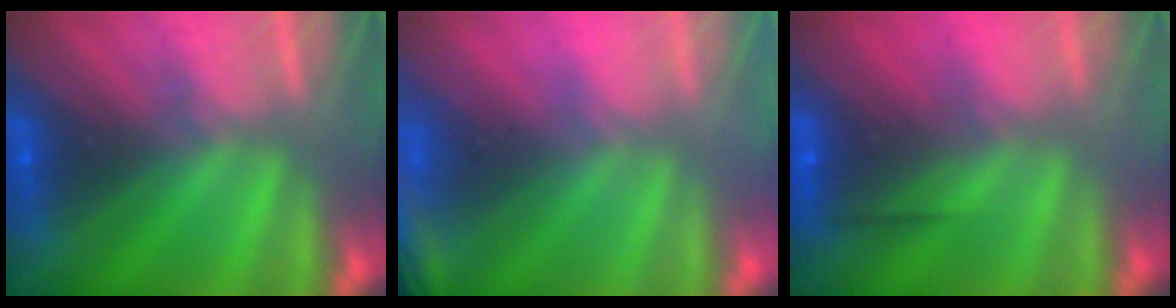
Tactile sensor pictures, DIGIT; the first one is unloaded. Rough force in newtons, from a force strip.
{"total": 2.4}
{"total": 2.6}